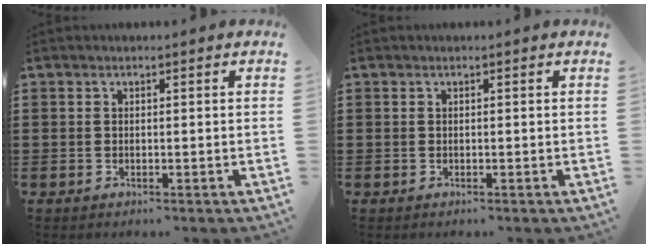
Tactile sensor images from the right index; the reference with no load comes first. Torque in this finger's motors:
{"motor_torque": [-1.11, 1.03, -0.75, -0.21]}